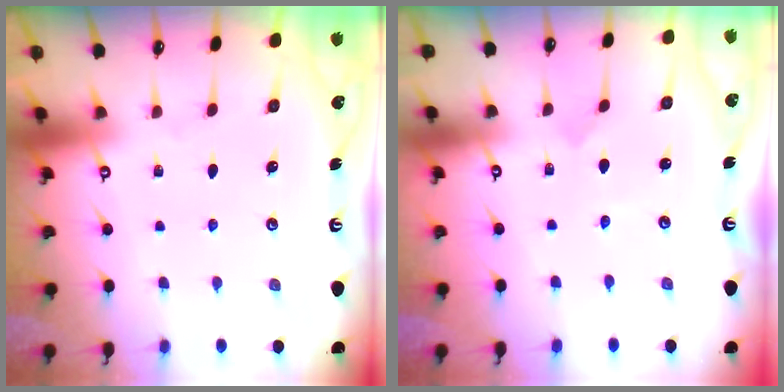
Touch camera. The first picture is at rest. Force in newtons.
{"total": 0.0}